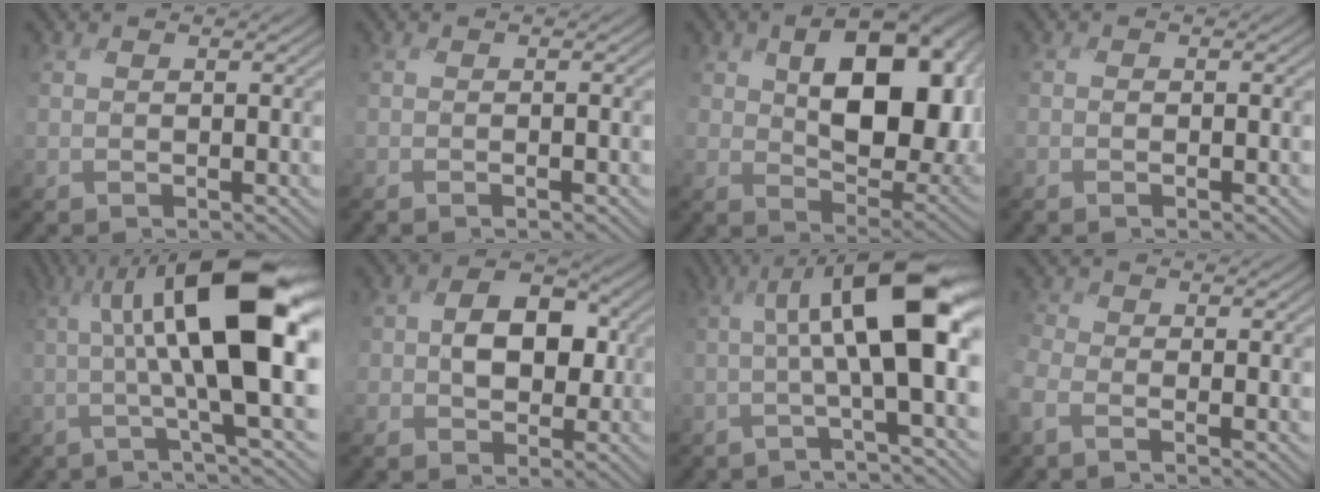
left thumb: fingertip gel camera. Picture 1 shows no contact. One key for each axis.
{"total": 0.7, "fx": -0.6, "fy": -0.1, "fz": 0.5, "tx": -0.005, "ty": 0.001, "tz": -0.011}
{"total": 13.3, "fx": 2.7, "fy": 7.9, "fz": 10.3, "tx": -0.147, "ty": -0.005, "tz": 0.052}
{"total": 0.8, "fx": -0.7, "fy": 0.1, "fz": 0.3, "tx": -0.002, "ty": 0.001, "tz": -0.015}
{"total": 13.1, "fx": 0.7, "fy": 2.1, "fz": 12.9, "tx": -0.194, "ty": 0.018, "tz": 0.004}
{"total": 6.3, "fx": -0.4, "fy": 4.8, "fz": 4.1, "tx": -0.067, "ty": 0.005, "tz": -0.020}
{"total": 10.0, "fx": 0.5, "fy": 1.8, "fz": 9.8, "tx": -0.141, "ty": 0.014, "tz": -0.003}
{"total": 2.6, "fx": -2.1, "fy": 1.1, "fz": 1.0, "tx": -0.034, "ty": -0.004, "tz": -0.055}